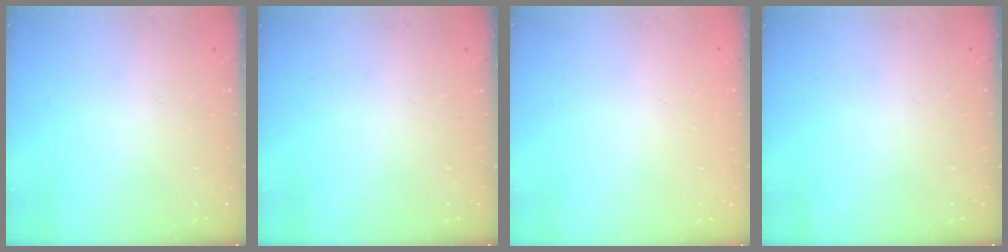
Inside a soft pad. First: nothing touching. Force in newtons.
{"total": 0.0}
{"total": 0.0}
{"total": 0.0}